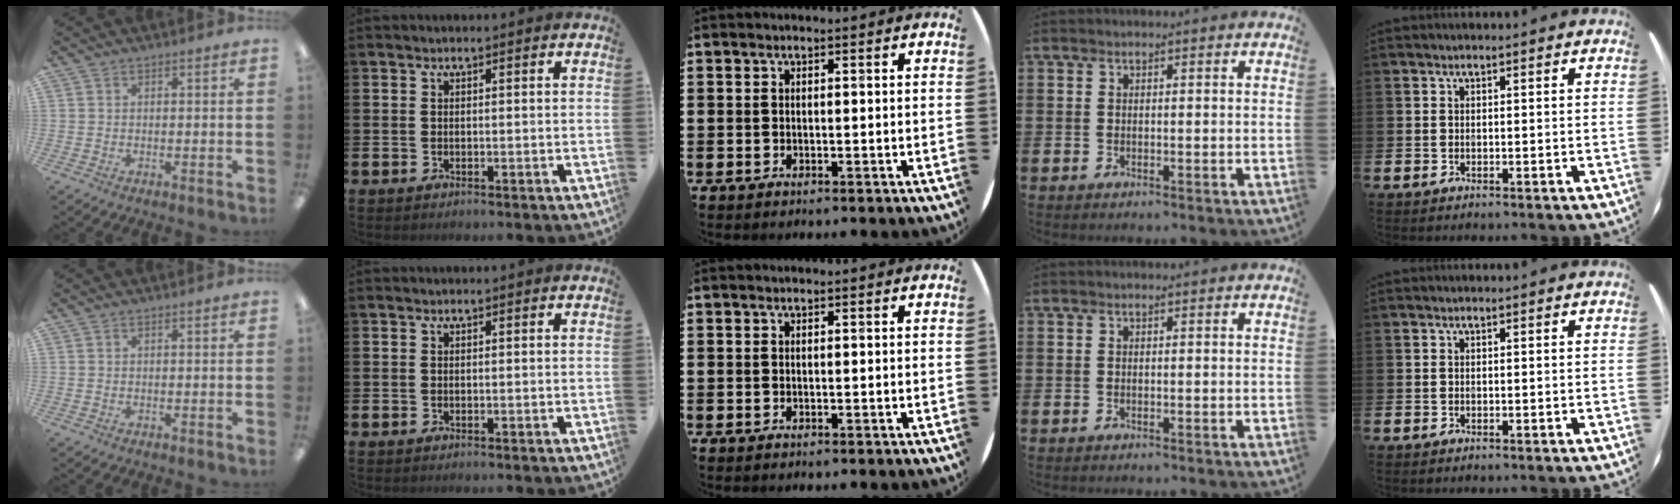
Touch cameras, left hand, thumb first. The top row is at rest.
{}